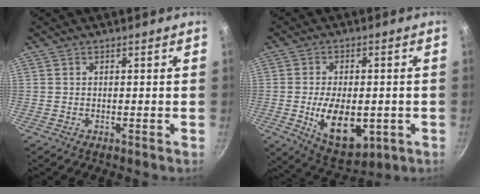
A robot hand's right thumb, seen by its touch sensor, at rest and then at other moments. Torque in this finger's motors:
{"motor_torque": [-0.15, 0.65, 0.18, -0.05, 0.27]}